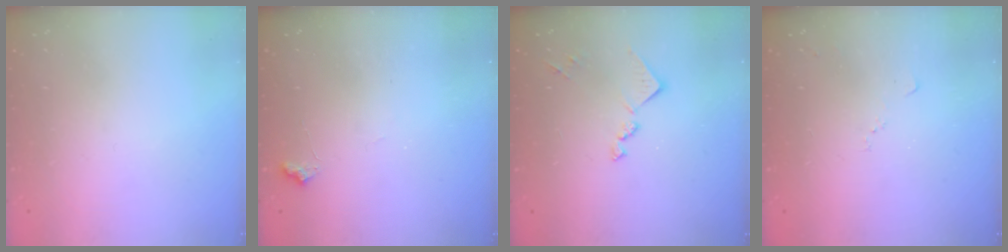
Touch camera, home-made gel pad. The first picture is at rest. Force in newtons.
{"total": 5.3, "press": 5.3, "slide": 0.6}
{"total": 10.3, "press": 10.3, "slide": 0.6}
{"total": 5.6, "press": 5.6, "slide": 0.7}